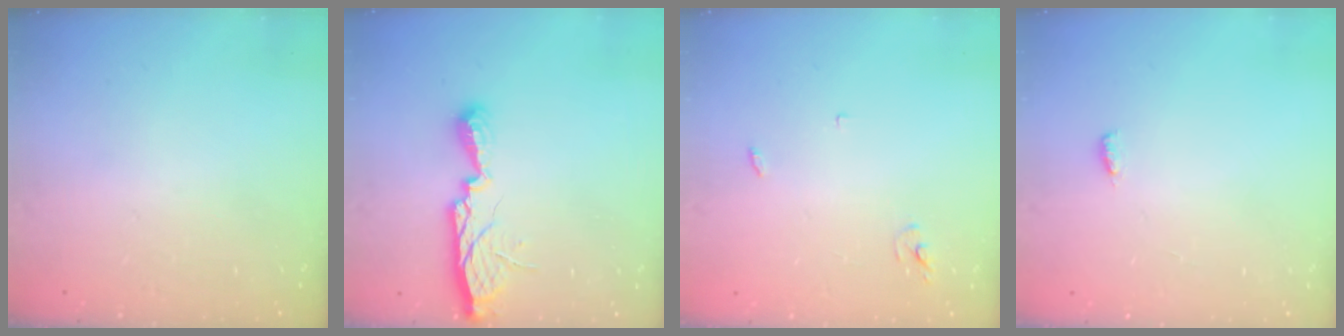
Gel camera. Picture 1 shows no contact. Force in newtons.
{"total": 10.1, "press": 10.1, "slide": 0.7}
{"total": 2.5, "press": 2.5, "slide": 0.1}
{"total": 3.7, "press": 3.3, "slide": 1.7}